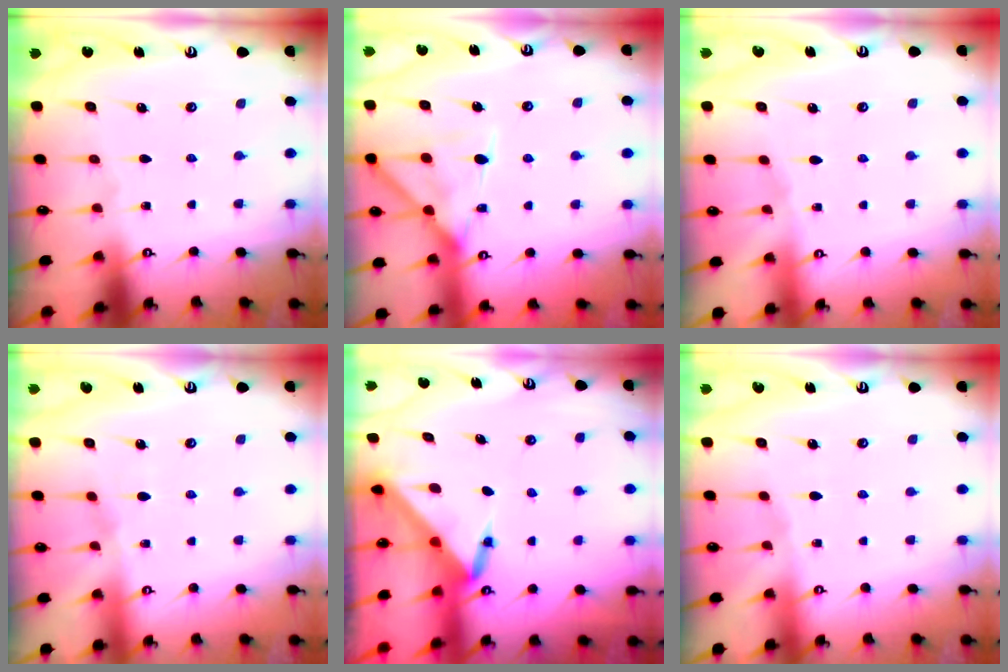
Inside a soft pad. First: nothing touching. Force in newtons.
{"total": 14.8, "press": 14.8, "slide": 1.3}
{"total": 2.4, "press": 2.4, "slide": 0.4}
{"total": 4.8, "press": 4.7, "slide": 0.7}
{"total": 3.4, "press": 3.4, "slide": 0.1}
{"total": 2.4, "press": 2.3, "slide": 0.5}